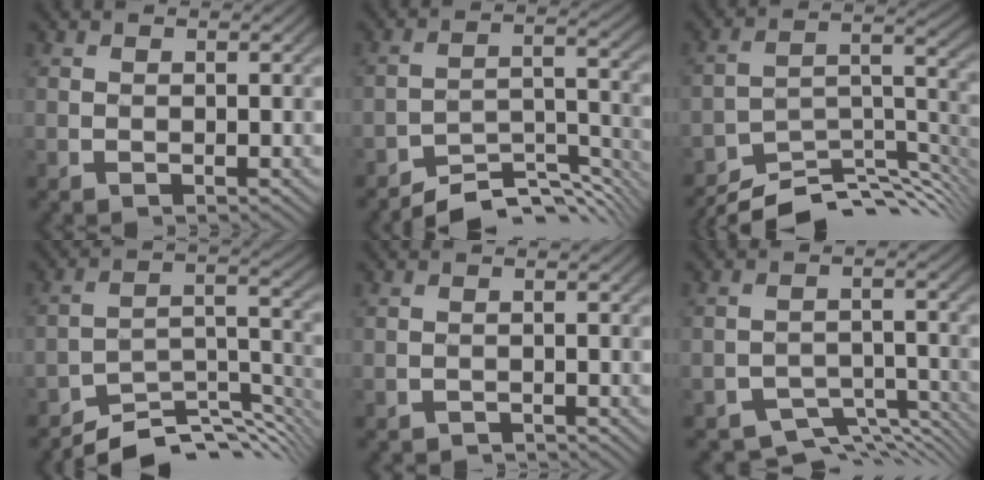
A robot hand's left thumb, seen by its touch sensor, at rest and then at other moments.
{"total": 7.9, "force": [-7.0, 2.0, 3.2], "torque": [-0.051, 0.003, -0.120]}
{"total": 11.1, "force": [-9.3, 2.9, 5.4], "torque": [-0.100, -0.001, -0.152]}
{"total": 8.8, "force": [-7.4, 2.3, 4.2], "torque": [-0.066, -0.005, -0.130]}
{"total": 1.2, "force": [-1.2, 0.1, 0.1], "torque": [0.001, -0.001, -0.024]}
{"total": 6.4, "force": [-5.4, 2.4, 2.6], "torque": [-0.039, -0.016, -0.085]}